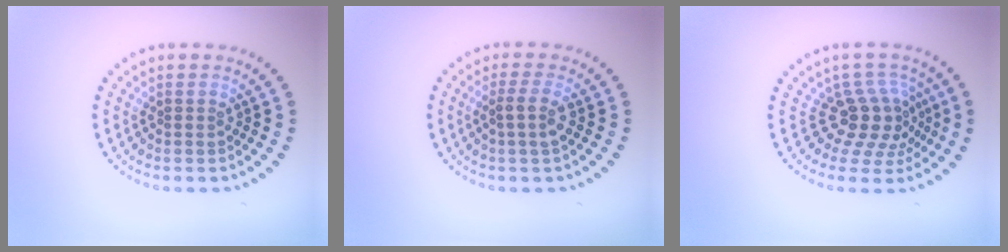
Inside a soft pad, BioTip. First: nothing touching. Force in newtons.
{"total": 1.9, "press": 1.5, "slide": 1.1}
{"total": 4.0, "press": 2.9, "slide": 2.8}